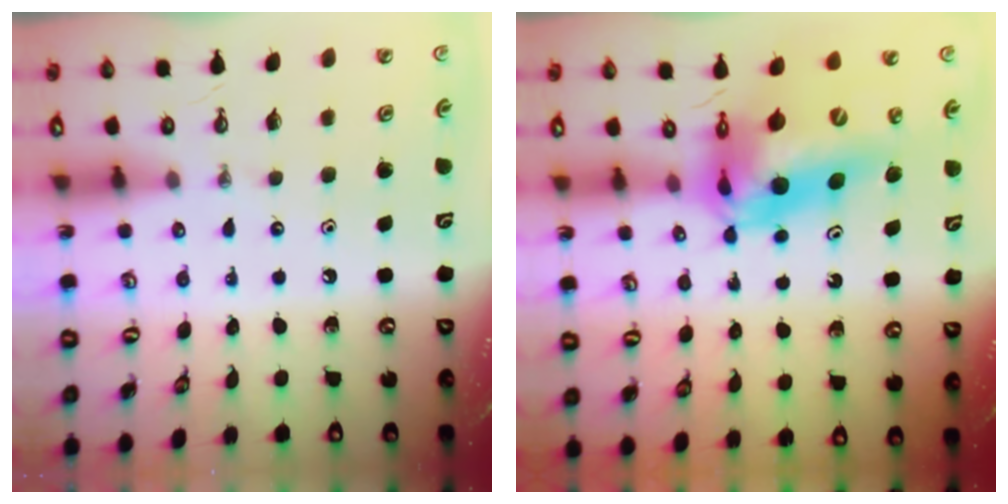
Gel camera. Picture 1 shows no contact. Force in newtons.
{"total": 16.1, "press": 16.1, "slide": 1.4}